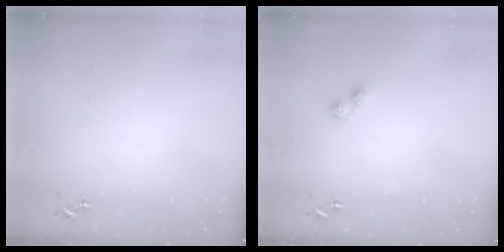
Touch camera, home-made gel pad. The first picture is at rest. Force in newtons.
{"total": 4.6, "press": 4.6, "slide": 0.7}